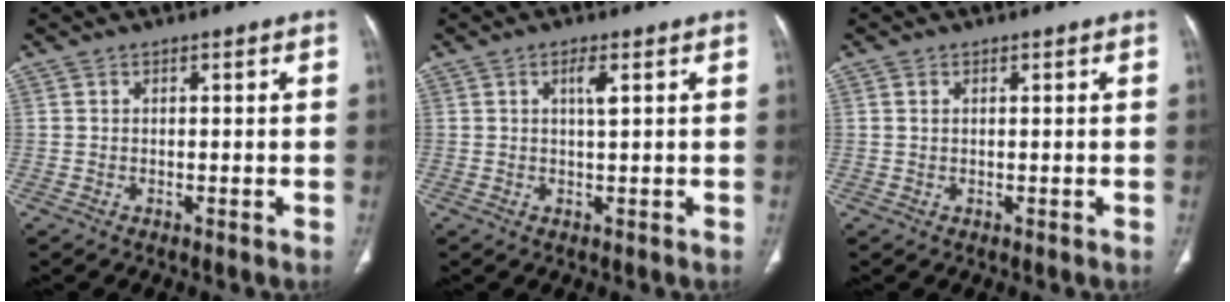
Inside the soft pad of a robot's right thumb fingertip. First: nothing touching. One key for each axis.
{"total": 2.4, "fx": 0.8, "fy": 0.5, "fz": 2.2, "tx": -0.044, "ty": -0.001, "tz": 0.014}
{"total": 0.8, "fx": 0.3, "fy": 0.5, "fz": 0.6, "tx": -0.014, "ty": 0.003, "tz": 0.008}